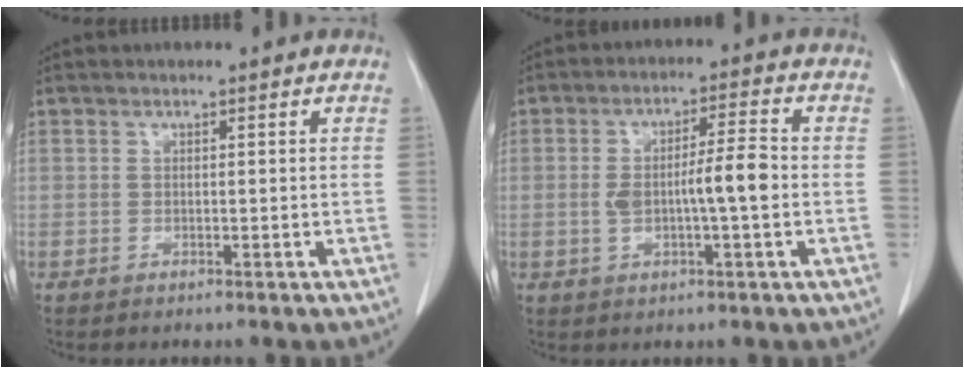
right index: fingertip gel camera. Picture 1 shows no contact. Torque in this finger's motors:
{"motor_torque": [0.42, 0.21, 0.17, 0.06]}